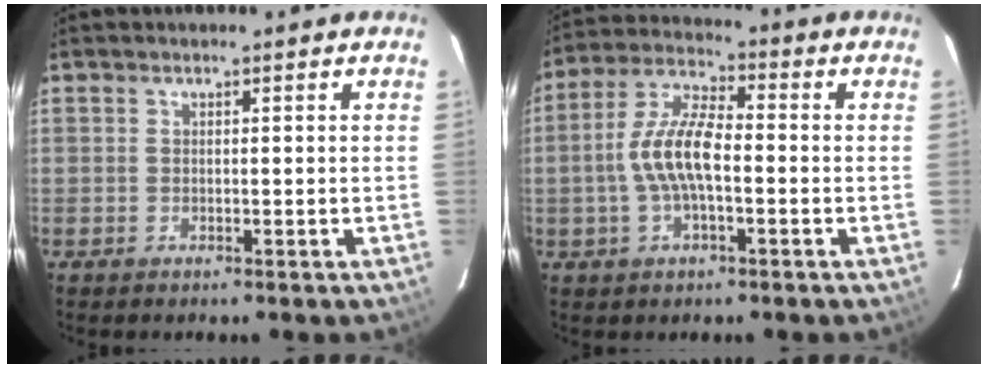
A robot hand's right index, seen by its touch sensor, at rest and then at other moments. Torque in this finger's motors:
{"motor_torque": [0.49, -0.17, 0.74, 0.18]}